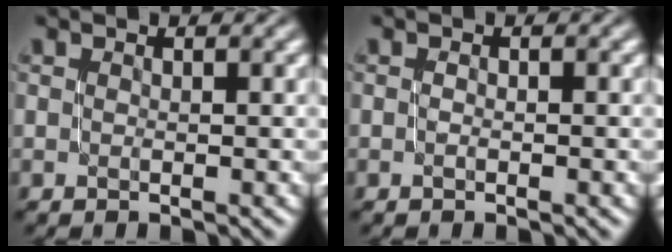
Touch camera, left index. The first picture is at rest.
{"total": 0.0}